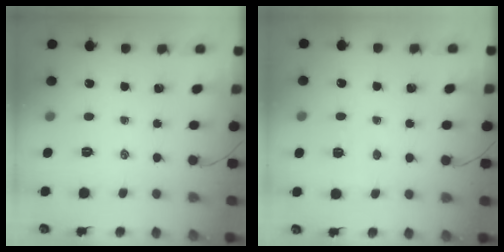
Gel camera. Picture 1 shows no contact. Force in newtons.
{"total": 2.8, "press": 2.7, "slide": 0.9}